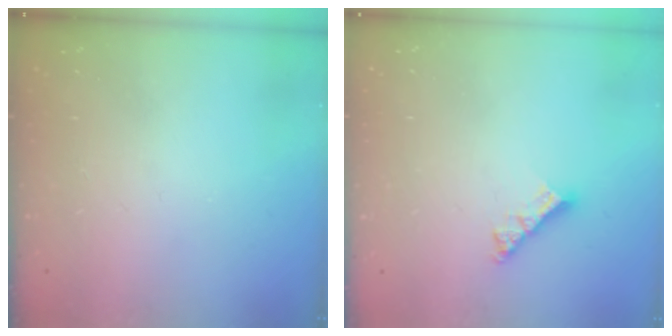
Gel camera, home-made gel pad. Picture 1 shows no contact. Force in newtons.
{"total": 6.0, "press": 6.0, "slide": 0.7}